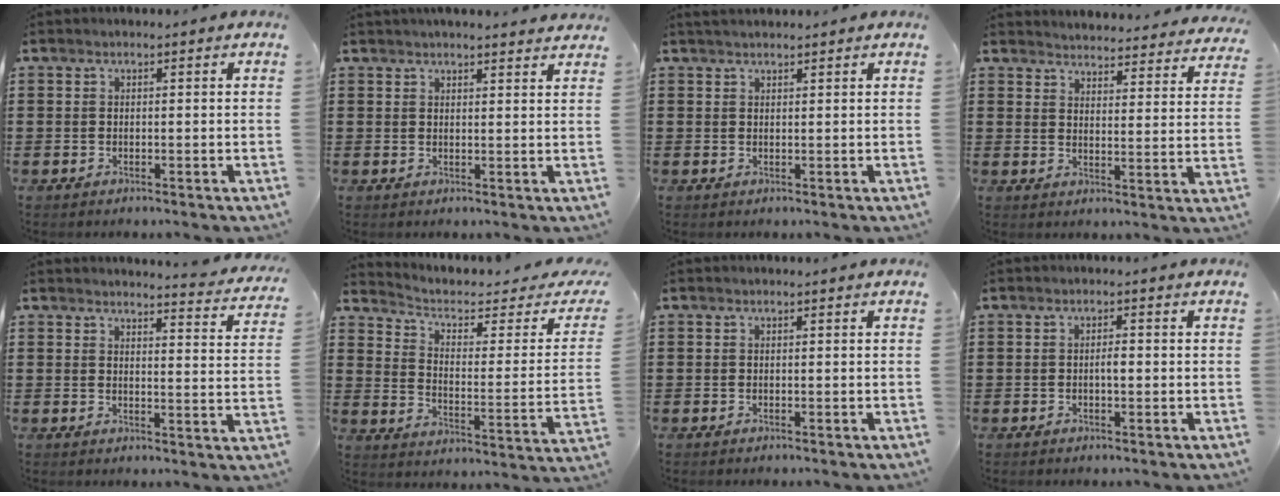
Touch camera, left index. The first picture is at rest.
{"total": 2.3, "force": [2.3, 0.1, 0.2], "torque": [-0.009, -0.007, 0.045]}
{"total": 1.2, "force": [1.2, 0.2, 0.2], "torque": [-0.007, 0.000, 0.024]}
{"total": 3.8, "force": [3.8, -0.3, 0.0], "torque": [-0.012, -0.033, 0.064]}
{"total": 3.6, "force": [3.5, -0.5, 0.6], "torque": [-0.011, -0.030, 0.057]}
{"total": 3.6, "force": [2.2, 1.3, 2.6], "torque": [-0.065, -0.019, 0.030]}
{"total": 0.0}
{"total": 1.5, "force": [-0.1, 0.3, 1.5], "torque": [-0.029, -0.002, -0.001]}